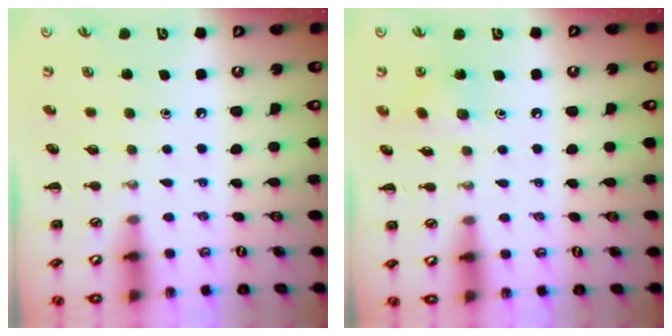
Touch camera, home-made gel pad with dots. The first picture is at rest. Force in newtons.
{"total": 6.2, "press": 6.0, "slide": 1.7}